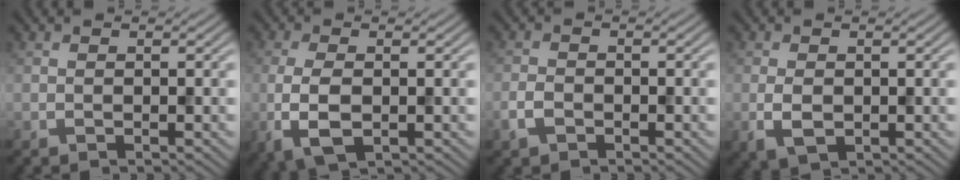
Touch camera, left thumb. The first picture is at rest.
{"total": 5.4, "force": [-1.0, 2.6, 4.7], "torque": [-0.119, -0.007, -0.018]}
{"total": 2.3, "force": [-1.3, 1.4, 1.3], "torque": [-0.030, -0.003, -0.032]}
{"total": 3.0, "force": [-0.5, 1.9, 2.3], "torque": [-0.059, -0.009, -0.007]}